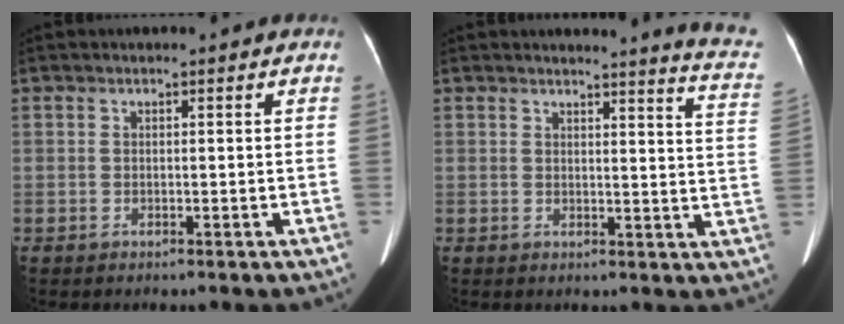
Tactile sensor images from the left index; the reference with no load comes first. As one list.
[{"total": 9.8, "force": [9.4, -0.7, 2.5], "torque": [-0.018, -0.081, 0.076]}]